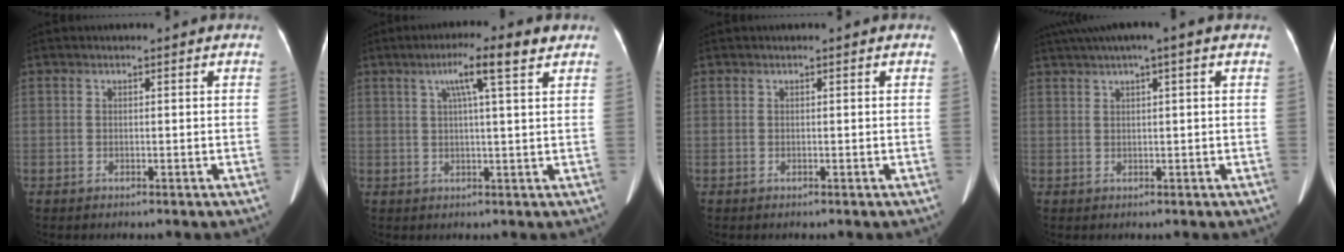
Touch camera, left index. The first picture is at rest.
{"total": 6.9, "force": [3.6, -0.2, 5.9], "torque": [-0.103, 0.015, 0.055]}
{"total": 0.0}
{"total": 6.4, "force": [4.1, -0.2, 4.9], "torque": [-0.085, 0.035, 0.067]}